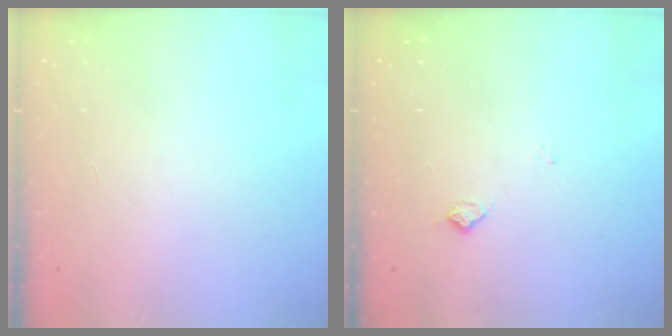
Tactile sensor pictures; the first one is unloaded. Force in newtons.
{"total": 5.6, "press": 5.5, "slide": 0.8}